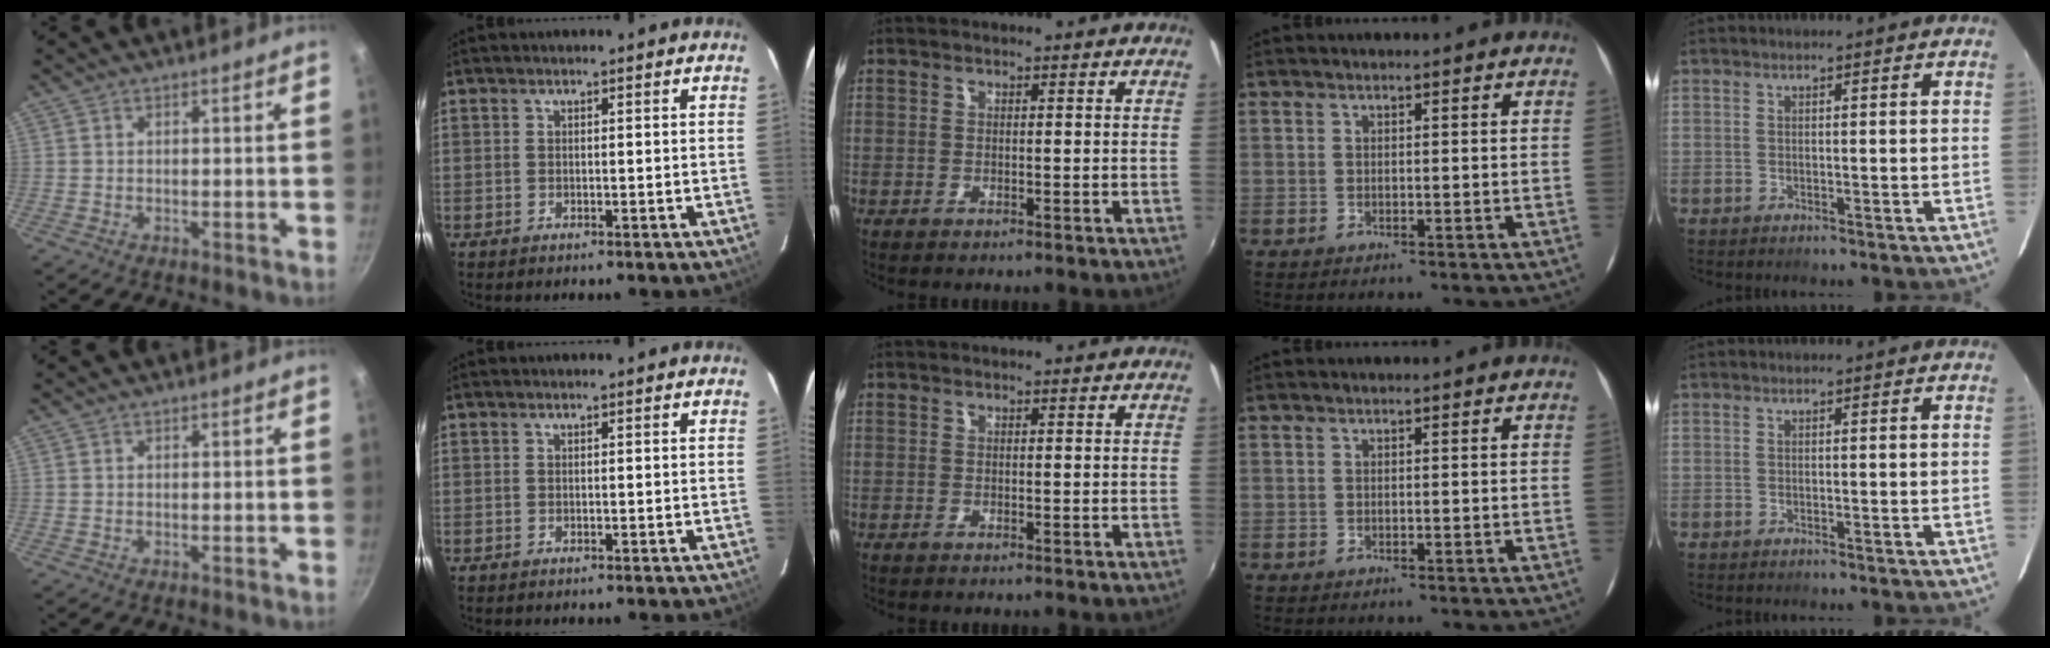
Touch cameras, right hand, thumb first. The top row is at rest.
{}